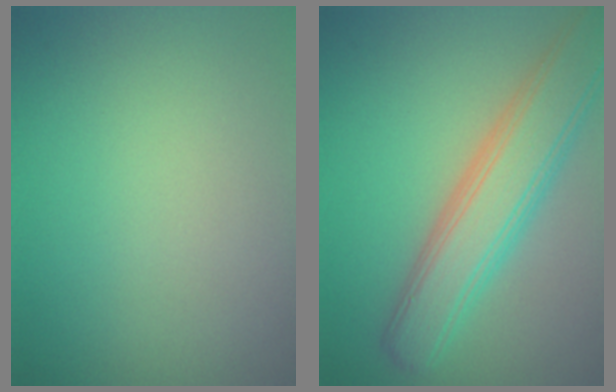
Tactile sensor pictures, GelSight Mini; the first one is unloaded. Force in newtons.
{"total": 6.5, "press": 6.5, "slide": 0.3}